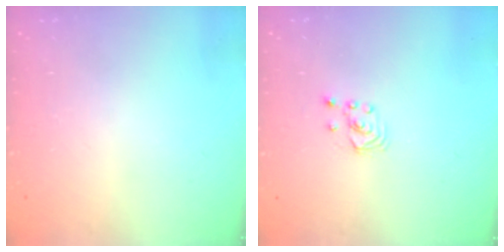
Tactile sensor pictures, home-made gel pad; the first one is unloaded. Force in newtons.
{"total": 1.9, "press": 1.9, "slide": 0.2}